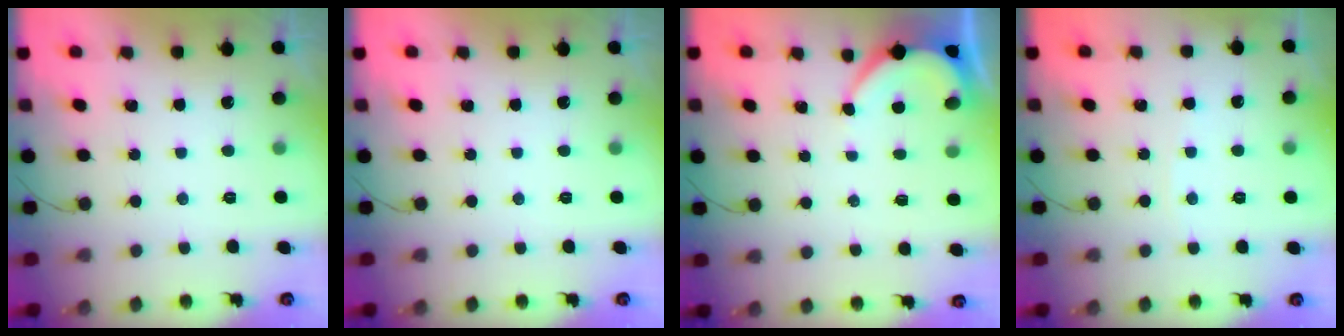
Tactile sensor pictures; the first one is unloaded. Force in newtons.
{"total": 0.0}
{"total": 3.4, "press": 3.3, "slide": 0.3}
{"total": 1.6, "press": 1.6, "slide": 0.2}